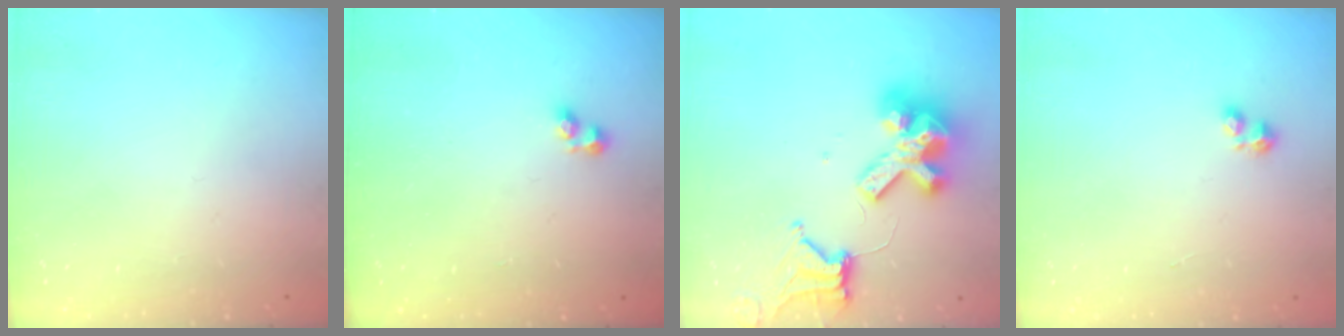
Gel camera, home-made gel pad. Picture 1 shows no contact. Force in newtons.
{"total": 1.4, "press": 1.2, "slide": 0.7}
{"total": 13.4, "press": 13.3, "slide": 1.6}
{"total": 2.9, "press": 2.8, "slide": 0.5}